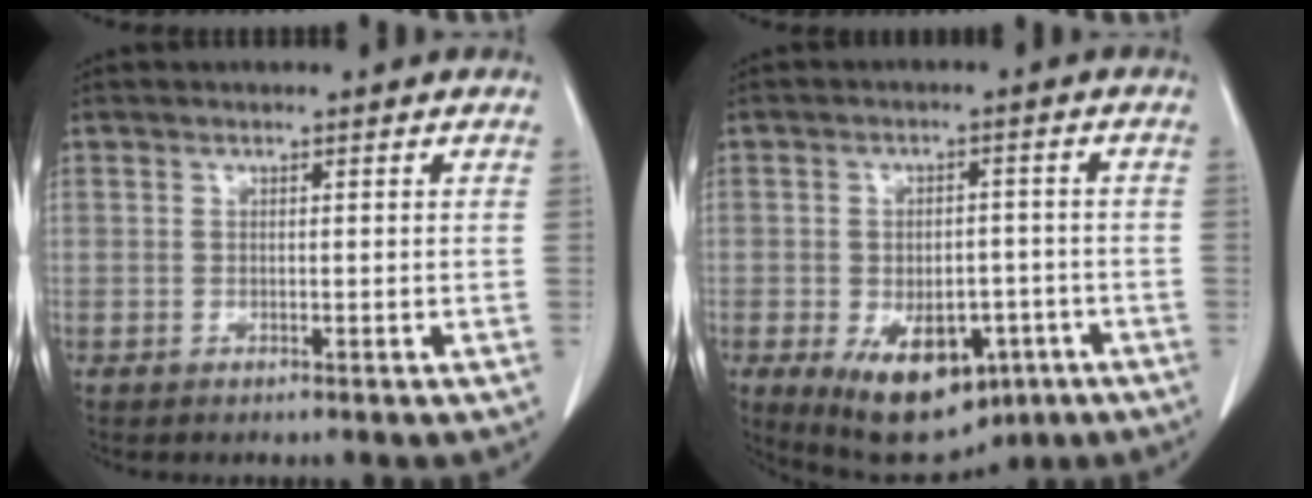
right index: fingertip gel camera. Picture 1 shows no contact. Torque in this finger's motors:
{"motor_torque": [0.53, -0.23, 0.31, 0.08]}